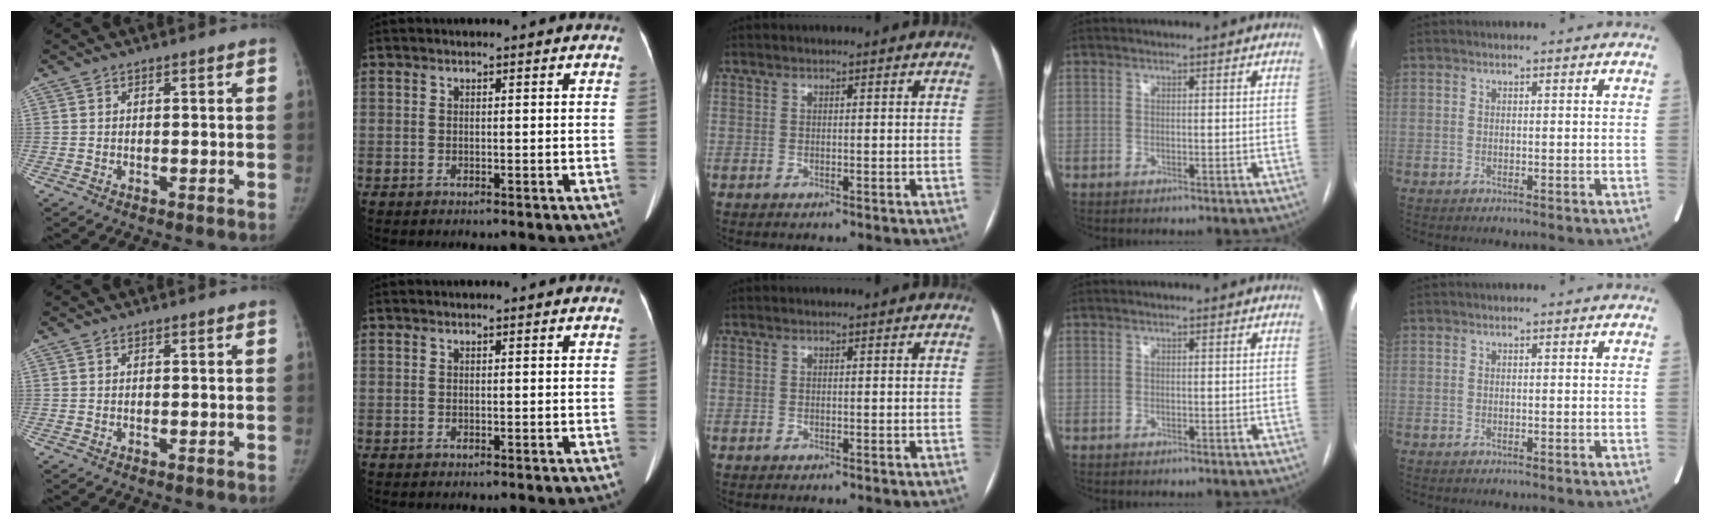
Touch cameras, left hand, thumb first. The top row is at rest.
{}